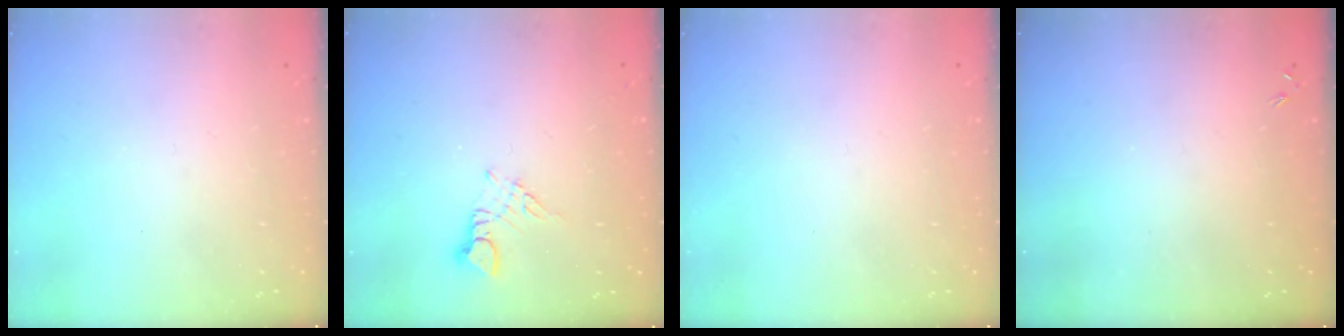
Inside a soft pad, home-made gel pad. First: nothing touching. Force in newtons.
{"total": 3.4, "press": 3.4, "slide": 0.4}
{"total": 0.0}
{"total": 0.0}